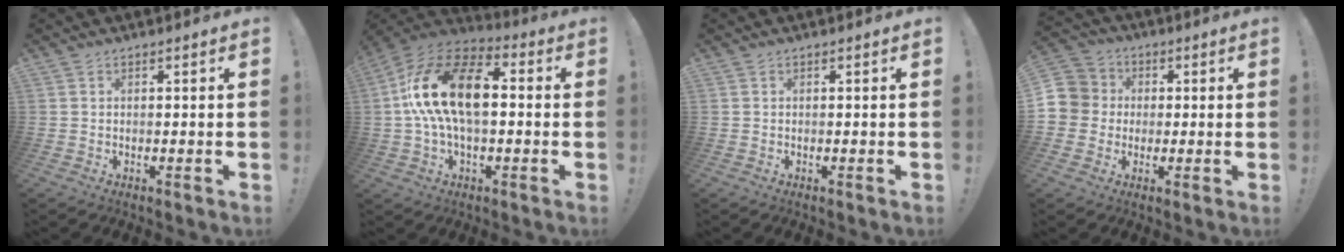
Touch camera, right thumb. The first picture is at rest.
{"total": 19.9, "force": [2.0, 11.6, 16.1], "torque": [-0.292, 0.019, 0.034]}
{"total": 0.0}
{"total": 8.0, "force": [0.2, 7.8, 1.8], "torque": [-0.033, 0.010, 0.008]}